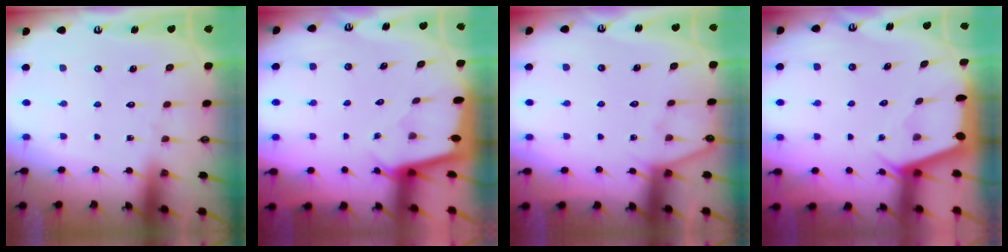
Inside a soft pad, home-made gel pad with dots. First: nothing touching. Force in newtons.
{"total": 1.9, "press": 1.9, "slide": 0.2}
{"total": 4.6, "press": 4.6, "slide": 0.5}
{"total": 2.4, "press": 2.4, "slide": 0.3}